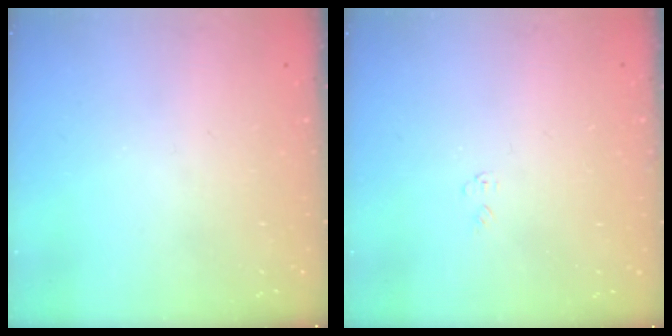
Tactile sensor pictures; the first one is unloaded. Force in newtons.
{"total": 3.6, "press": 3.6, "slide": 0.1}